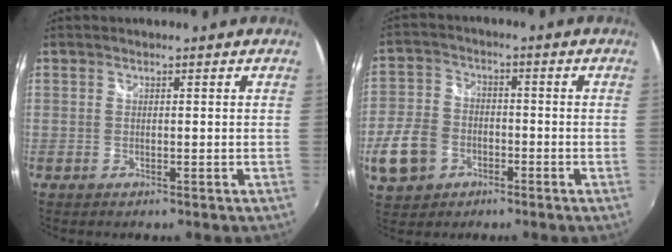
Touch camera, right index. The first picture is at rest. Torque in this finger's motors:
{"motor_torque": [-0.11, -0.15, -0.50, -0.21]}